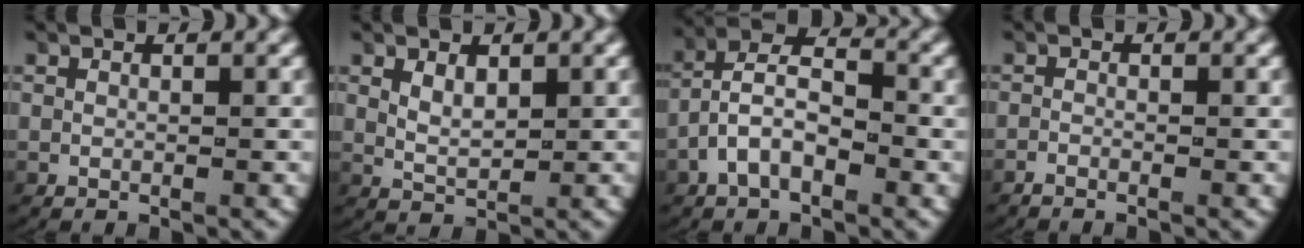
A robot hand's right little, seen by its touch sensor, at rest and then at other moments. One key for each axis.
{"total": 1.9, "fx": 0.7, "fy": 0.9, "fz": 1.5, "tx": -0.032, "ty": -0.009, "tz": 0.023}
{"total": 4.4, "fx": -0.3, "fy": 2.8, "fz": 3.4, "tx": -0.065, "ty": -0.004, "tz": -0.009}
{"total": 1.2, "fx": -1.1, "fy": 0.3, "fz": 0.3, "tx": -0.012, "ty": -0.004, "tz": -0.023}